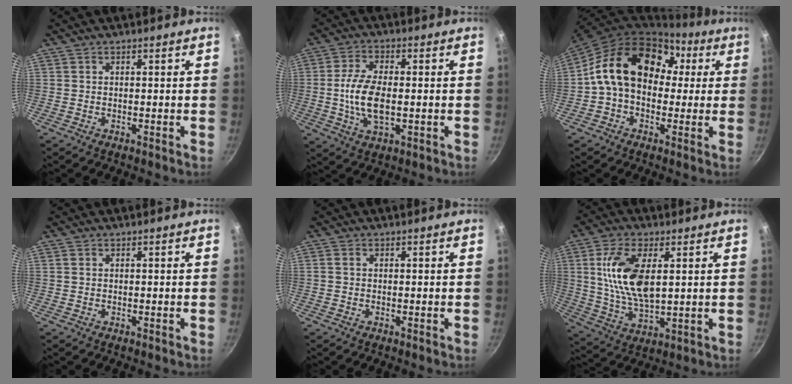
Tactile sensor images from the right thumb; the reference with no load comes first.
{"total": 9.8, "force": [-0.7, 4.8, 8.5], "torque": [-0.168, 0.004, -0.016]}
{"total": 18.6, "force": [2.8, 13.6, 12.3], "torque": [-0.179, 0.043, 0.032]}
{"total": 0.5, "force": [0.2, 0.4, 0.3], "torque": [-0.007, 0.000, 0.003]}
{"total": 0.7, "force": [0.0, 0.6, 0.3], "torque": [-0.006, 0.004, -0.001]}
{"total": 13.8, "force": [3.2, 6.6, 11.7], "torque": [-0.218, -0.013, 0.065]}